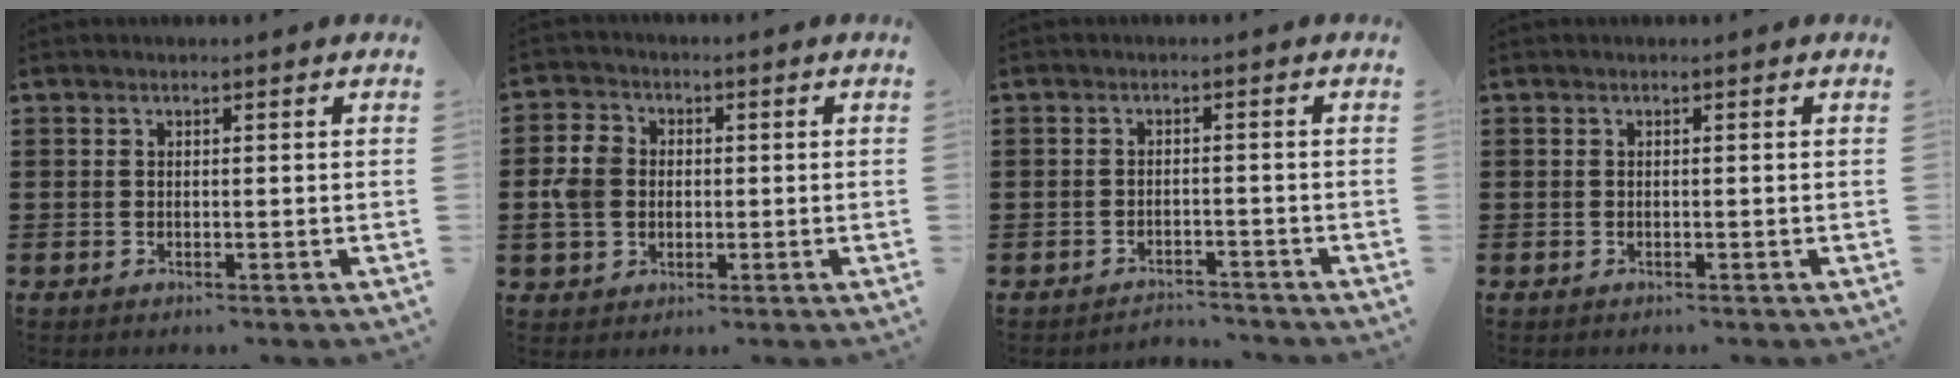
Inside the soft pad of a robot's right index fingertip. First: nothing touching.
{"total": 5.6, "force": [-0.3, 4.6, 3.2], "torque": [-0.090, 0.007, -0.011]}
{"total": 2.5, "force": [-2.4, 0.3, -0.2], "torque": [-0.003, 0.001, -0.055]}
{"total": 0.0}